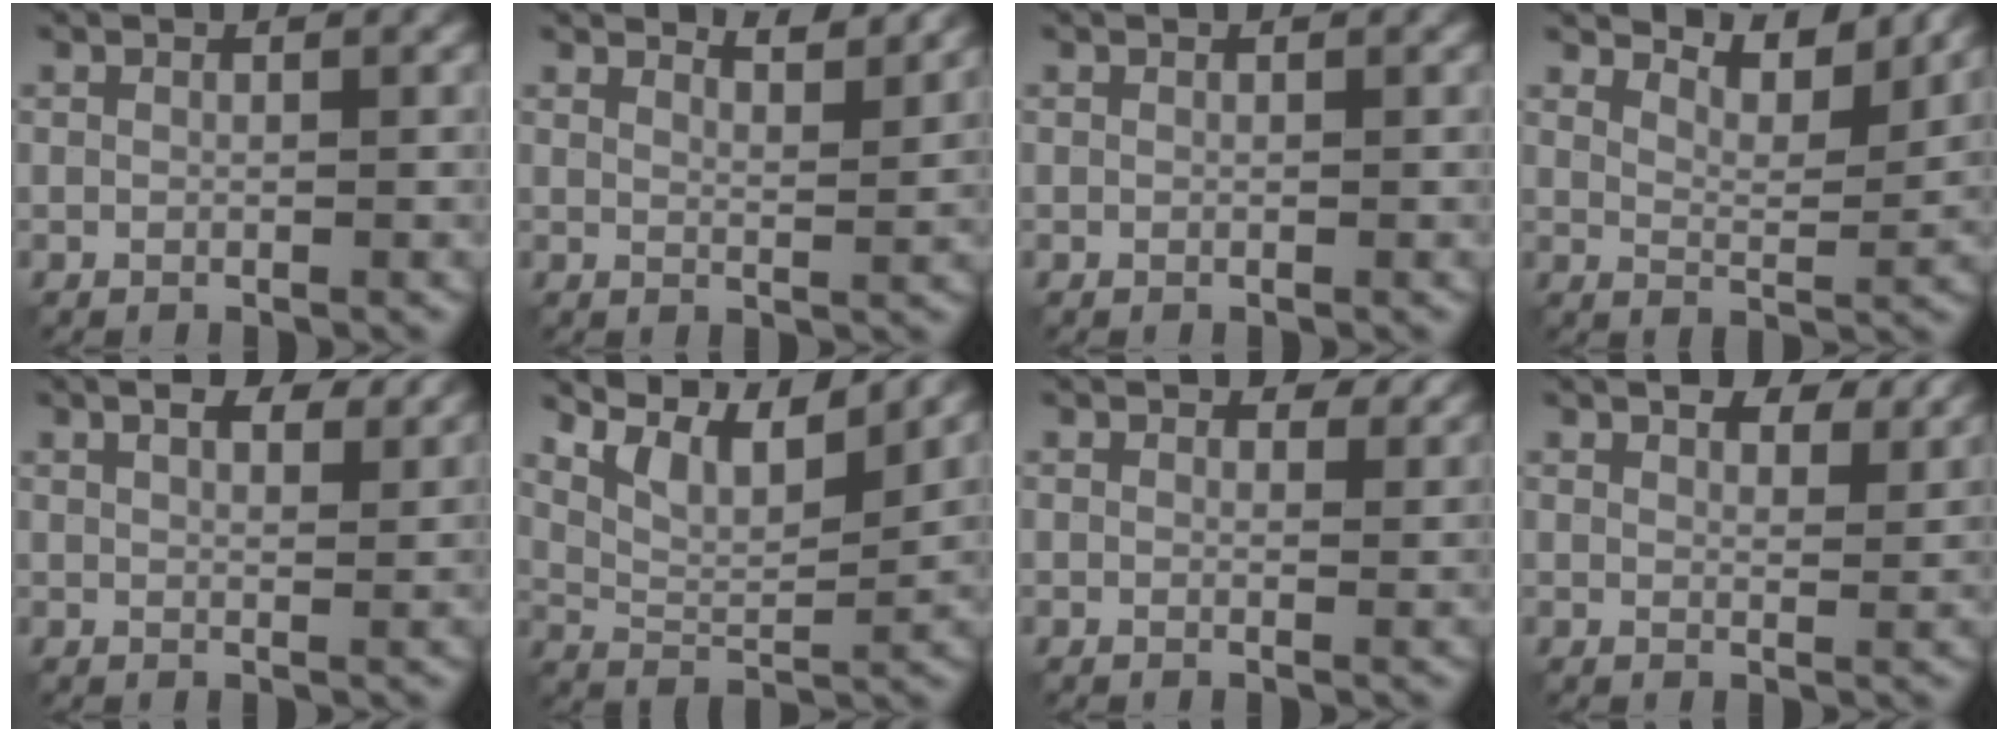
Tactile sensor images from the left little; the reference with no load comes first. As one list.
[{"total": 3.8, "force": [3.5, 0.6, 1.4], "torque": [-0.014, 0.001, 0.040]}, {"total": 0.0}, {"total": 5.5, "force": [5.0, 0.8, 2.0], "torque": [-0.046, -0.001, 0.067]}, {"total": 3.6, "force": [2.4, 1.3, 2.3], "torque": [-0.036, 0.000, 0.032]}, {"total": 6.2, "force": [4.5, 1.8, 3.9], "torque": [-0.078, 0.000, 0.082]}, {"total": 1.6, "force": [1.2, 0.8, 0.7], "torque": [-0.009, -0.004, 0.018]}, {"total": 4.2, "force": [3.3, 1.6, 2.1], "torque": [-0.037, 0.002, 0.046]}]